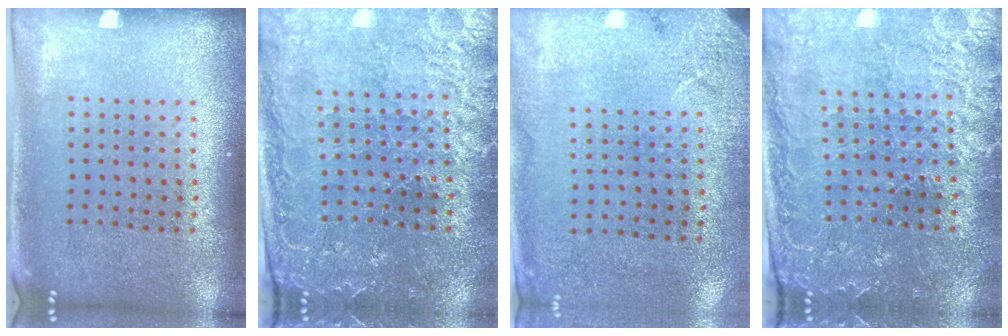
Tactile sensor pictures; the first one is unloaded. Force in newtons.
{"total": 1.7, "press": 1.7, "slide": 0.3}
{"total": 2.6, "press": 2.1, "slide": 1.5}
{"total": 1.7, "press": 1.7, "slide": 0.3}